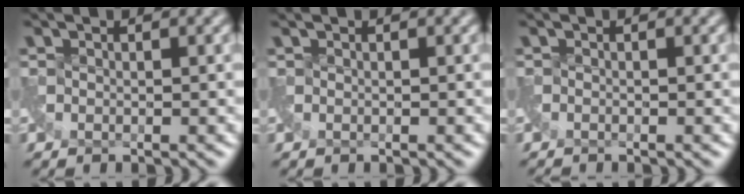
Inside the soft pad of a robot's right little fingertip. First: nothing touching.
{"total": 0.0}
{"total": 0.8, "force": [-0.7, -0.3, -0.1], "torque": [-0.003, -0.012, -0.019]}